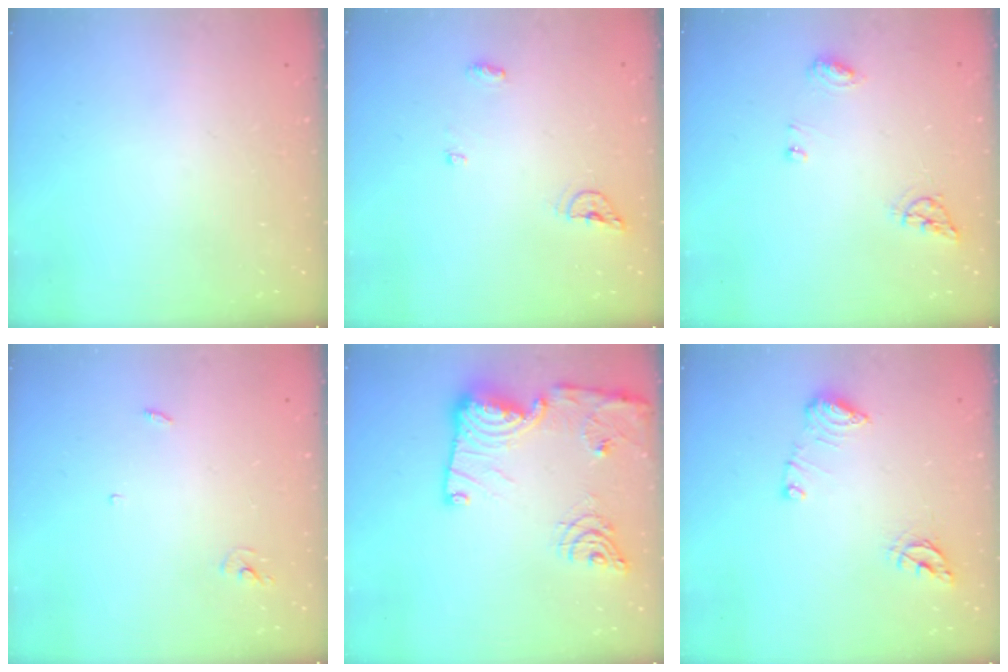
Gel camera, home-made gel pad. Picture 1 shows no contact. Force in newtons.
{"total": 5.9, "press": 5.8, "slide": 1.0}
{"total": 6.6, "press": 6.5, "slide": 0.6}
{"total": 2.4, "press": 2.4, "slide": 0.2}
{"total": 19.2, "press": 19.2, "slide": 1.7}
{"total": 10.0, "press": 9.9, "slide": 1.0}